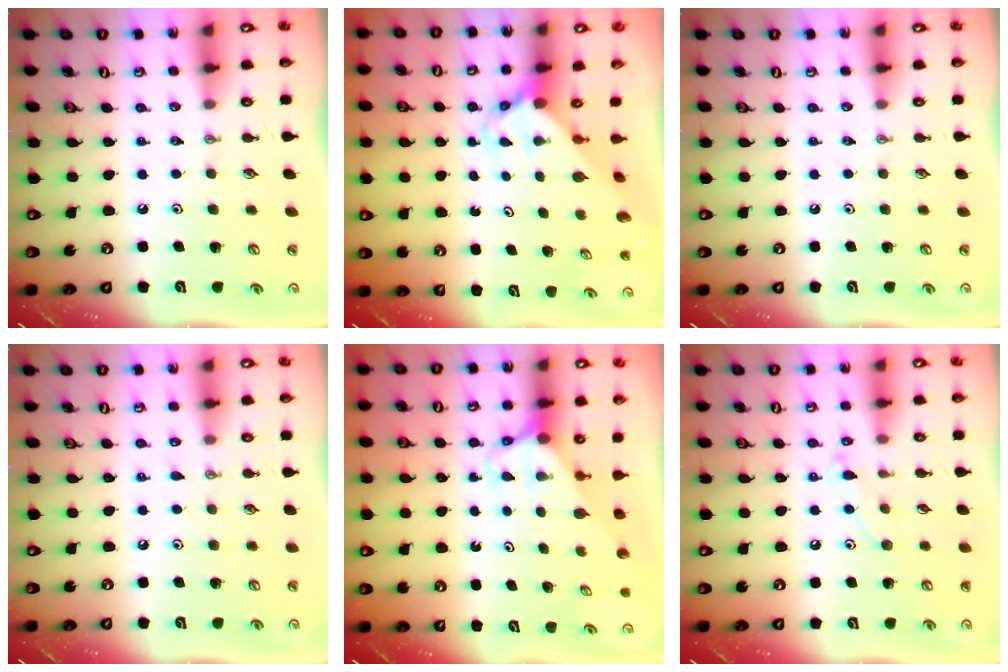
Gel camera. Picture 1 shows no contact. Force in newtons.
{"total": 3.6, "press": 3.6, "slide": 0.3}
{"total": 0.0}
{"total": 3.4, "press": 3.3, "slide": 0.4}
{"total": 2.7, "press": 2.7, "slide": 0.2}
{"total": 6.8, "press": 6.8, "slide": 0.4}